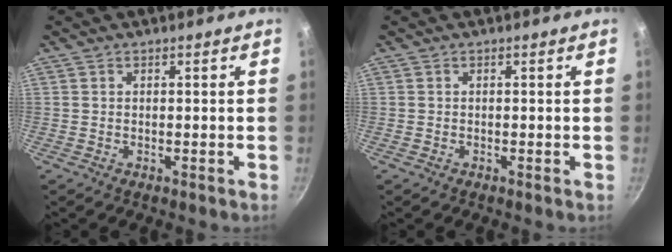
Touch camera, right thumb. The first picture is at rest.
{"total": 0.0}